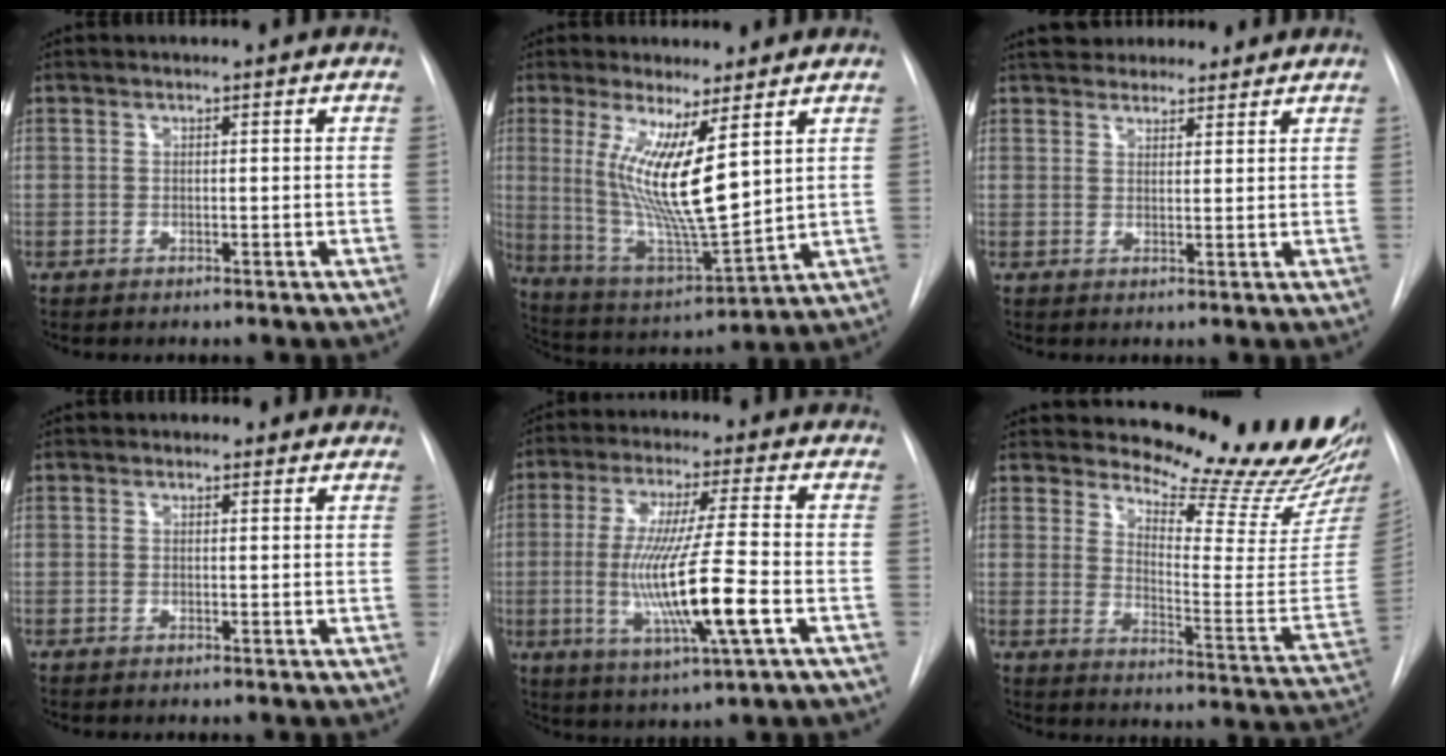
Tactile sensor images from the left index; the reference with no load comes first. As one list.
[{"total": 13.3, "force": [4.1, 1.5, 12.6], "torque": [-0.245, -0.030, 0.082]}, {"total": 9.7, "force": [8.4, 3.7, 3.0], "torque": [-0.032, 0.032, 0.124]}, {"total": 1.2, "force": [0.8, 1.0, 0.2], "torque": [0.003, 0.002, 0.003]}, {"total": 14.5, "force": [-3.0, 0.1, 14.1], "torque": [-0.275, -0.022, -0.056]}, {"total": 22.5, "force": [20.9, 2.6, 8.0], "torque": [-0.107, -0.131, 0.250]}]